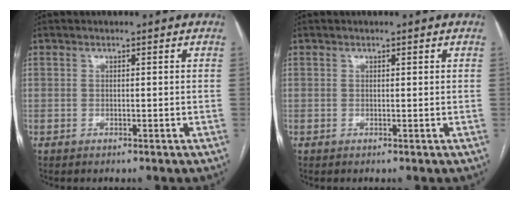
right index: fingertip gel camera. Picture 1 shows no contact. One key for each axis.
{"total": 0.0}